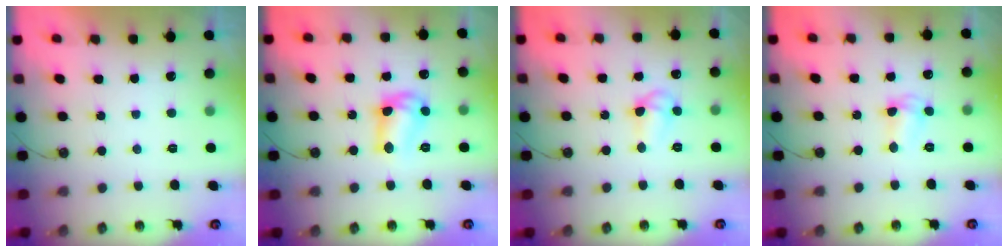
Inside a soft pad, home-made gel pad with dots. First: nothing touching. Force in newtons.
{"total": 11.7, "press": 11.6, "slide": 0.7}
{"total": 7.1, "press": 7.1, "slide": 0.7}
{"total": 3.7, "press": 3.7, "slide": 0.3}